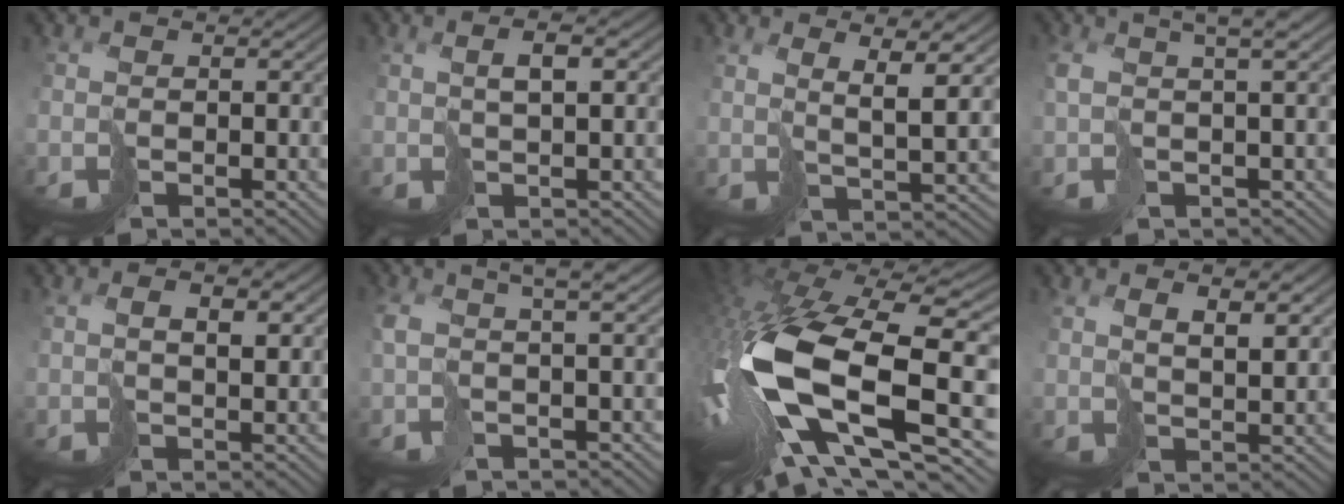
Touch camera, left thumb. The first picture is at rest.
{"total": 2.8, "force": [1.1, 0.6, 2.5], "torque": [-0.044, 0.012, 0.020]}
{"total": 5.4, "force": [2.7, 0.9, 4.6], "torque": [-0.076, -0.001, 0.050]}
{"total": 5.5, "force": [1.8, 1.4, 5.0], "torque": [-0.077, 0.013, 0.027]}
{"total": 3.6, "force": [1.6, 1.4, 3.0], "torque": [-0.052, 0.003, 0.030]}
{"total": 5.4, "force": [1.4, 1.4, 5.0], "torque": [-0.081, 0.013, 0.020]}
{"total": 19.5, "force": [-1.5, 10.7, 16.3], "torque": [-0.379, -0.064, 0.002]}
{"total": 4.5, "force": [2.7, 1.2, 3.3], "torque": [-0.053, -0.001, 0.054]}